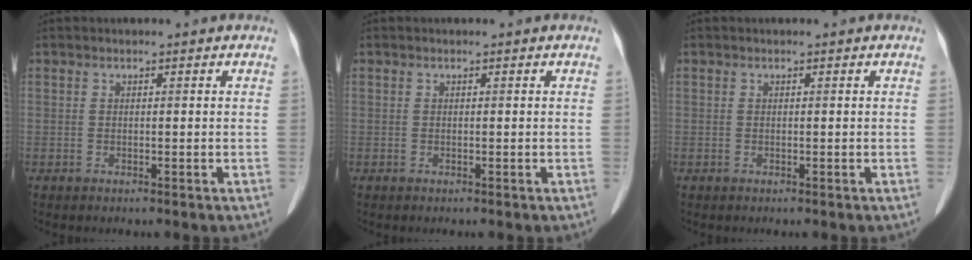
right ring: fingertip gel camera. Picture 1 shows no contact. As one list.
[{"total": 0.0}, {"total": 0.0}]